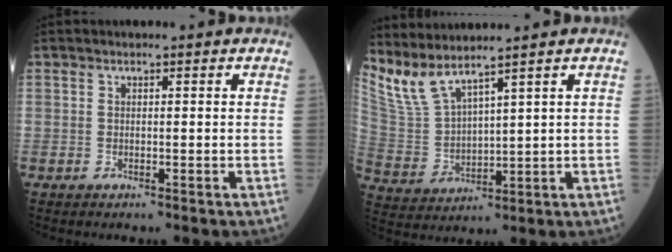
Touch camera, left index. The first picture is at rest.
{"total": 6.6, "force": [6.1, -0.3, 2.6], "torque": [-0.083, -0.005, 0.144]}